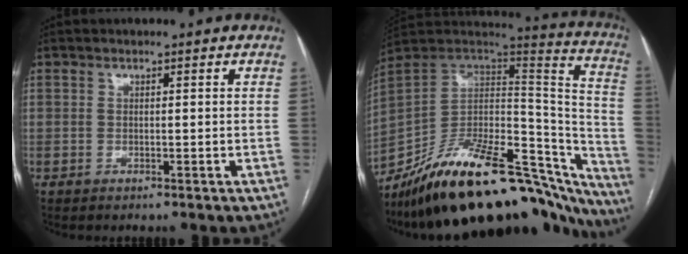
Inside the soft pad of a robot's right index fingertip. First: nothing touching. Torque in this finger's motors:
{"motor_torque": [1.33, -0.81, 0.82, 0.08]}